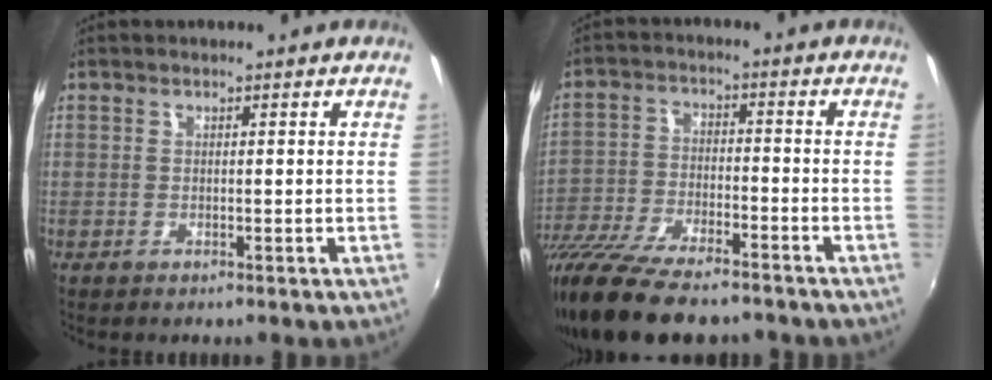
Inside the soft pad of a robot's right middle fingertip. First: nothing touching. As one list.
[{"total": 18.3, "force": [-14.6, 5.2, 9.8], "torque": [-0.205, -0.040, -0.250]}]